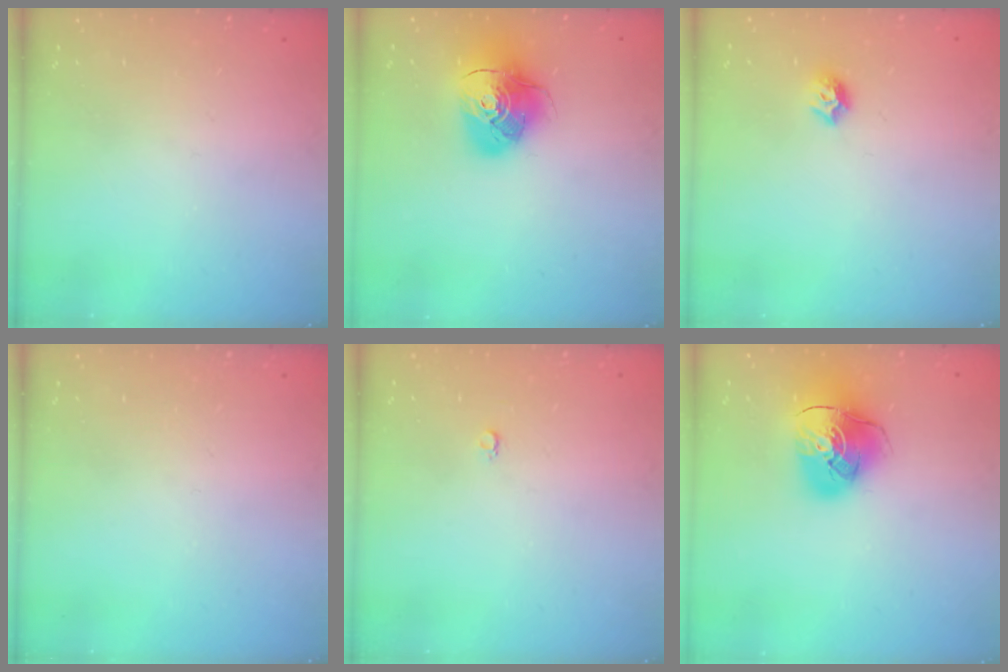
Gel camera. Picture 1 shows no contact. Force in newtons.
{"total": 14.5, "press": 14.4, "slide": 1.9}
{"total": 6.4, "press": 6.4, "slide": 0.8}
{"total": 0.0}
{"total": 2.6, "press": 2.6, "slide": 0.3}
{"total": 12.8, "press": 12.6, "slide": 1.9}